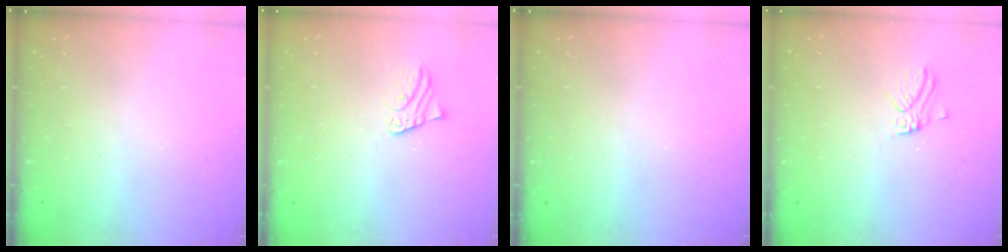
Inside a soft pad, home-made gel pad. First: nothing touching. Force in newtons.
{"total": 1.8, "press": 1.8, "slide": 0.2}
{"total": 0.0}
{"total": 2.2, "press": 2.2, "slide": 0.3}